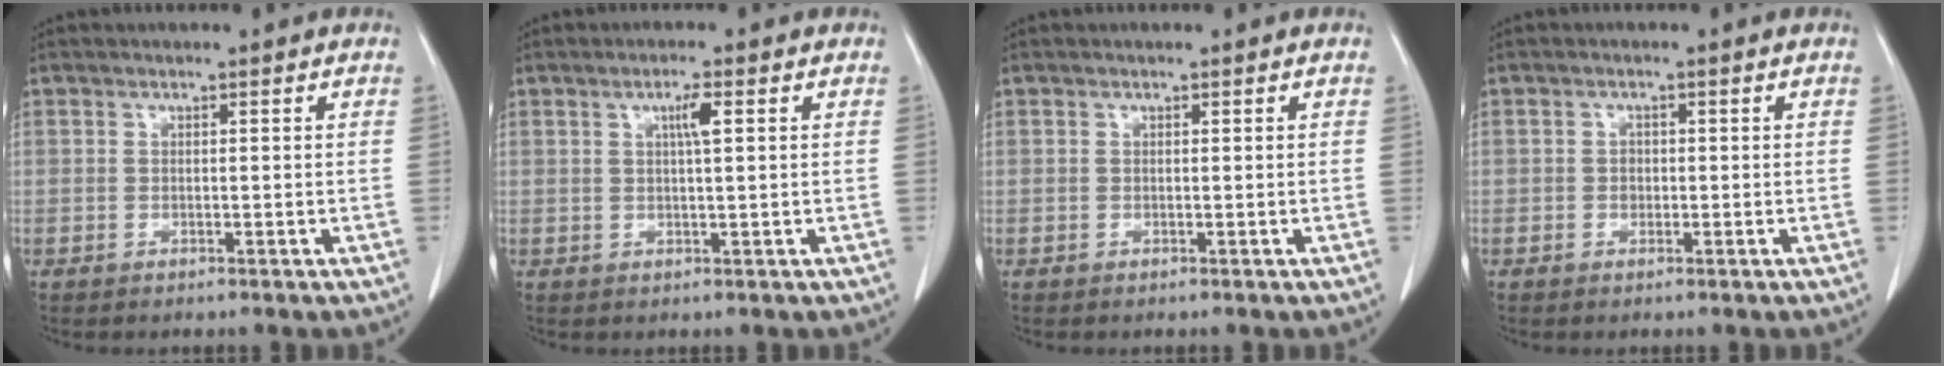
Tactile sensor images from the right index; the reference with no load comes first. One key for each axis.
{"total": 2.7, "fx": 0.9, "fy": 0.0, "fz": 2.5, "tx": -0.045, "ty": 0.001, "tz": 0.016}
{"total": 0.0}
{"total": 1.1, "fx": -0.1, "fy": 0.9, "fz": 0.5, "tx": -0.004, "ty": 0.004, "tz": 0.000}